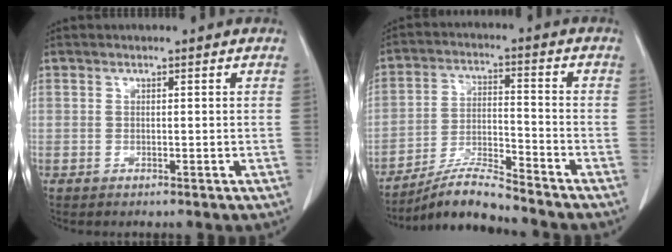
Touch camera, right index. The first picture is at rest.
{"total": 8.1, "force": [-7.6, -0.3, 2.7], "torque": [-0.056, -0.006, -0.137]}